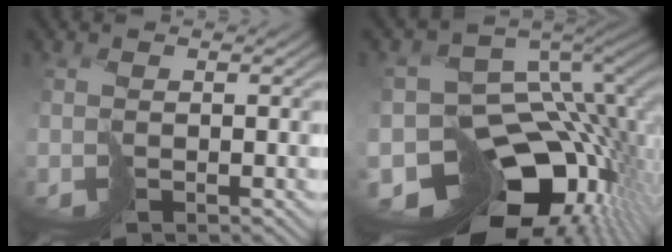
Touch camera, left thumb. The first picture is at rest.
{"total": 16.1, "force": [-6.7, 11.0, 9.6], "torque": [-0.177, -0.031, -0.094]}